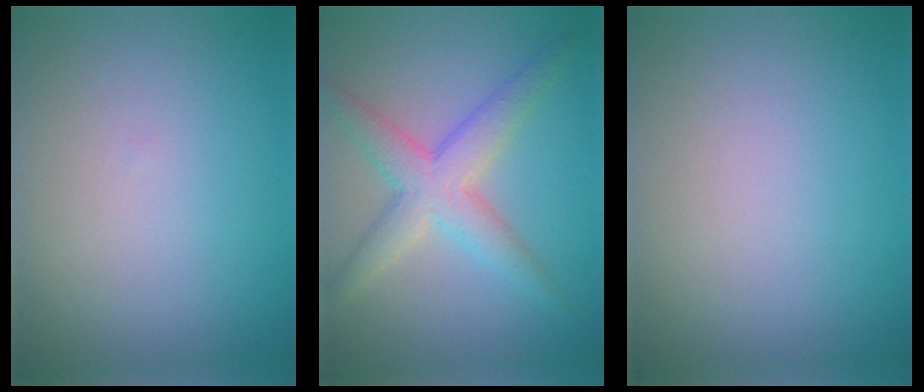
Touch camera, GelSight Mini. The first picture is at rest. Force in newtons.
{"total": 4.7, "press": 4.7, "slide": 0.1}
{"total": 0.0}